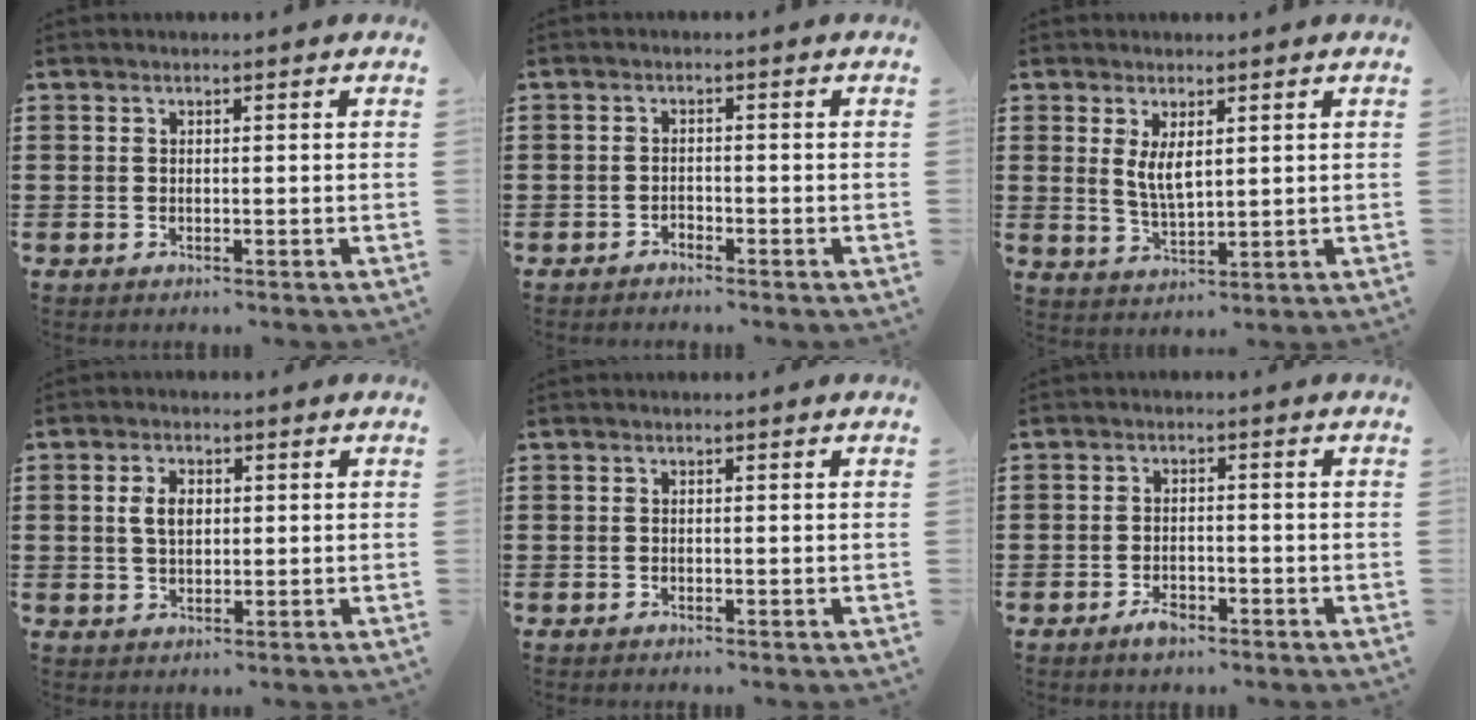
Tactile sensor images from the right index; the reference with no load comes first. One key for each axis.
{"total": 1.3, "fx": -1.3, "fy": 0.1, "fz": 0.1, "tx": -0.006, "ty": 0.000, "tz": -0.027}
{"total": 4.1, "fx": 1.3, "fy": 1.6, "fz": 3.5, "tx": -0.071, "ty": 0.003, "tz": 0.023}
{"total": 3.5, "fx": 0.5, "fy": 2.1, "fz": 2.8, "tx": -0.058, "ty": 0.012, "tz": 0.008}
{"total": 0.0}
{"total": 2.7, "fx": -1.7, "fy": 1.2, "fz": 1.7, "tx": -0.030, "ty": 0.003, "tz": -0.031}